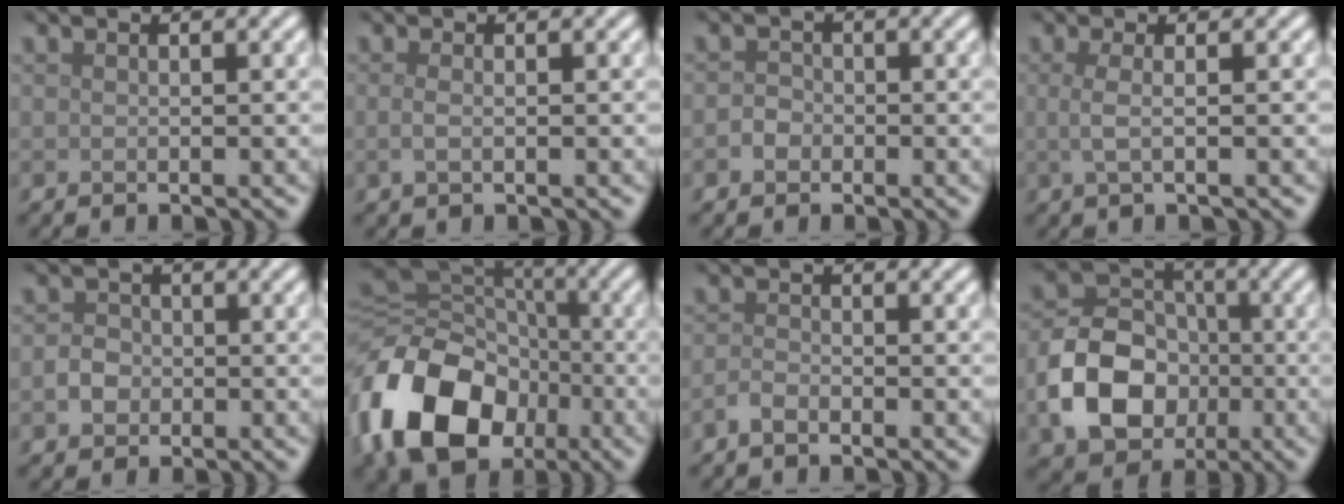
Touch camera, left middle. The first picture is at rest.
{"total": 1.0, "force": [-0.1, 0.4, 0.9], "torque": [-0.023, -0.002, -0.003]}
{"total": 1.3, "force": [-0.5, 1.2, 0.4], "torque": [-0.004, 0.002, -0.014]}
{"total": 2.1, "force": [0.1, 0.7, 2.0], "torque": [-0.037, 0.000, -0.002]}
{"total": 1.8, "force": [-0.5, 1.6, 0.7], "torque": [-0.010, 0.003, -0.016]}
{"total": 15.1, "force": [-5.7, 11.2, 8.5], "torque": [-0.209, -0.034, -0.107]}
{"total": 1.2, "force": [-0.9, 0.5, 0.7], "torque": [-0.015, 0.001, -0.022]}
{"total": 8.5, "force": [-2.4, 6.5, 4.9], "torque": [-0.086, -0.002, -0.053]}